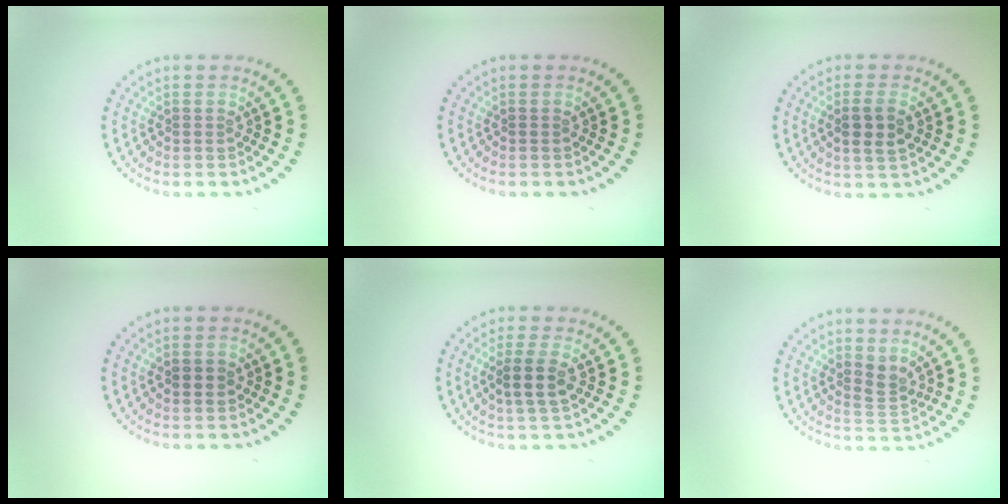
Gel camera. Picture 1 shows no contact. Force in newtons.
{"total": 0.0}
{"total": 2.5, "press": 2.3, "slide": 0.9}
{"total": 1.5, "press": 1.5, "slide": 0.0}
{"total": 2.5, "press": 2.2, "slide": 1.2}
{"total": 1.7, "press": 1.4, "slide": 0.9}